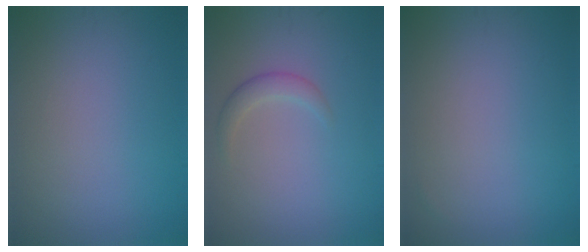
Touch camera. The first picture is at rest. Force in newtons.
{"total": 1.6, "press": 1.6, "slide": 0.1}
{"total": 0.0}